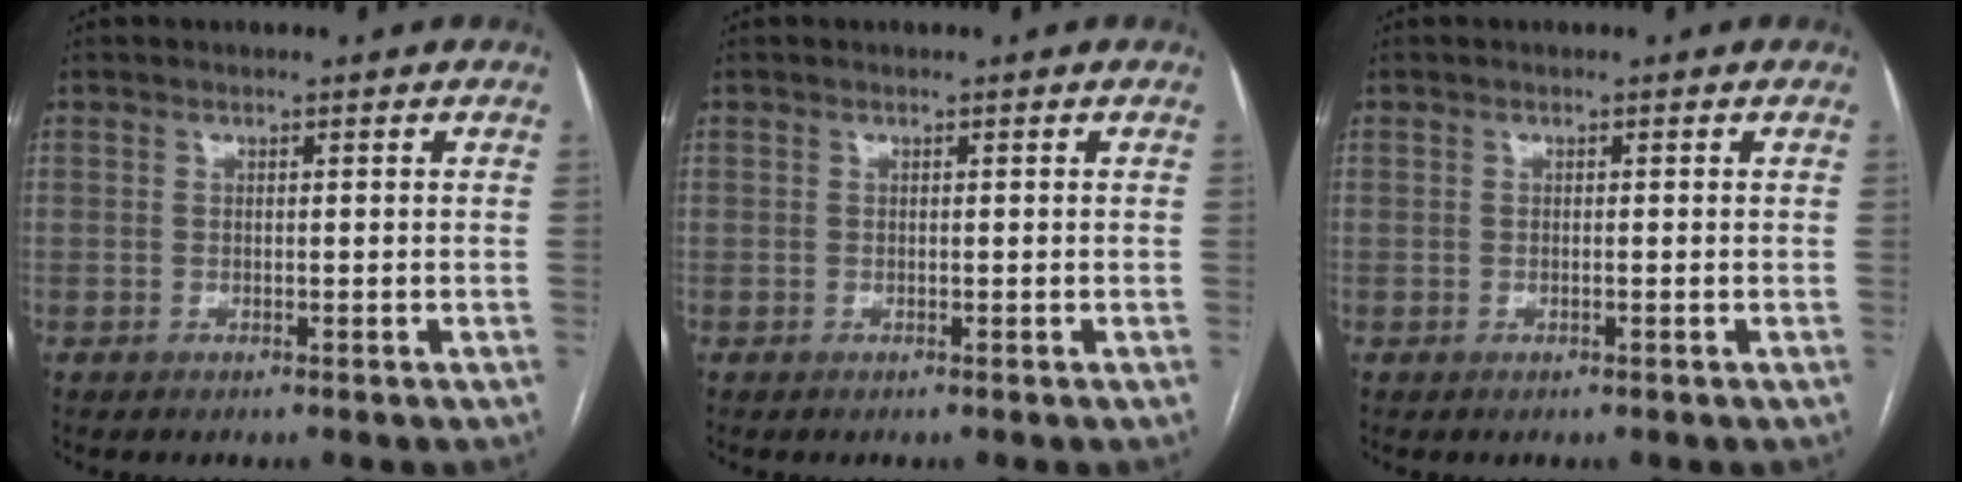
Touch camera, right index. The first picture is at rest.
{"total": 0.0}
{"total": 0.0}